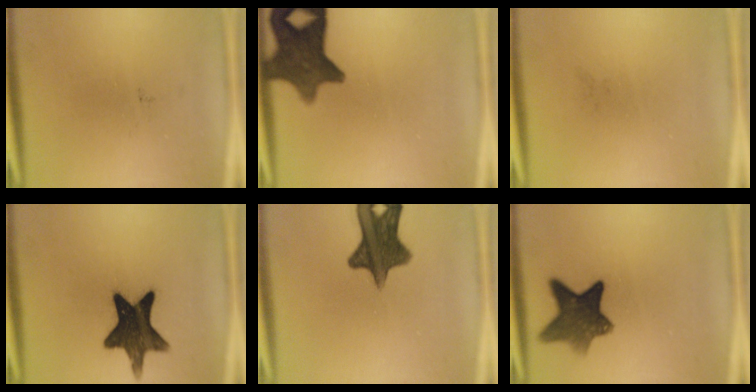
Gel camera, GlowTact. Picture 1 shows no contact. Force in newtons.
{"total": 11.2}
{"total": 0.0}
{"total": 14.5}
{"total": 11.7}
{"total": 9.9}